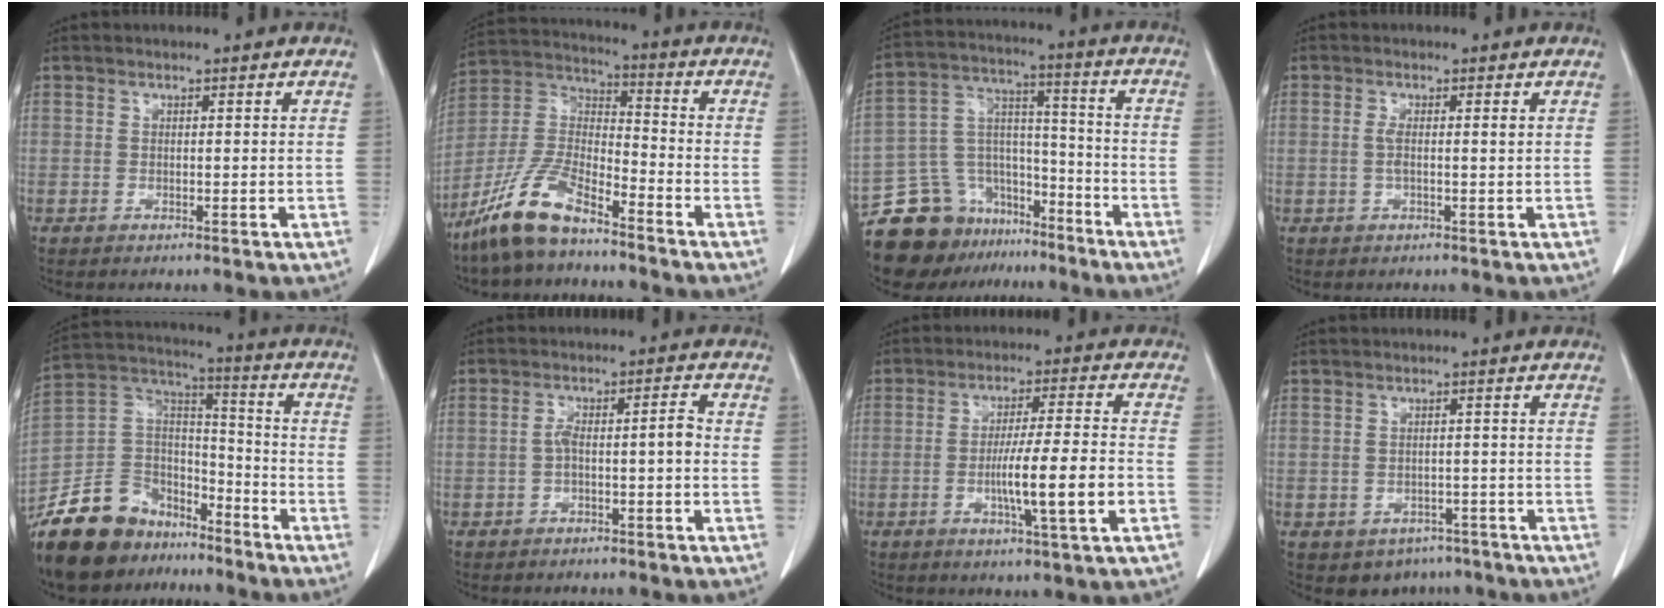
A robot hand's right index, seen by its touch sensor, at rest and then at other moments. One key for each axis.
{"total": 12.0, "fx": -9.2, "fy": 2.9, "fz": 7.1, "tx": -0.160, "ty": 0.002, "tz": -0.182}
{"total": 15.6, "fx": -12.1, "fy": 8.9, "fz": 4.3, "tx": -0.079, "ty": 0.067, "tz": -0.207}
{"total": 1.6, "fx": 0.2, "fy": 0.1, "fz": 1.6, "tx": -0.032, "ty": 0.002, "tz": 0.005}
{"total": 15.9, "fx": -12.2, "fy": 8.8, "fz": 4.8, "tx": -0.102, "ty": 0.057, "tz": -0.219}
{"total": 4.1, "fx": -1.1, "fy": 0.7, "fz": 3.9, "tx": -0.066, "ty": 0.022, "tz": -0.013}
{"total": 10.3, "fx": -3.0, "fy": -0.3, "fz": 9.9, "tx": -0.170, "ty": -0.004, "tz": -0.051}
{"total": 5.1, "fx": -3.6, "fy": 3.6, "fz": 0.6, "tx": 0.004, "ty": 0.013, "tz": -0.041}